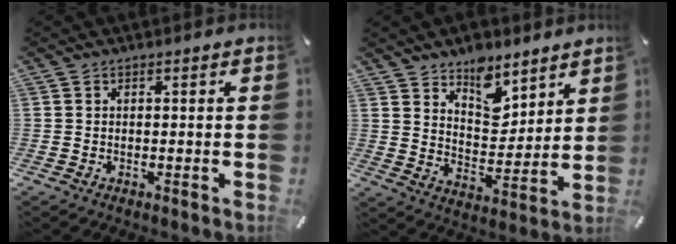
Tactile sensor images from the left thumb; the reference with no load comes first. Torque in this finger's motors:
{"motor_torque": [0.56, -0.37, 0.09, -0.13, -0.01]}